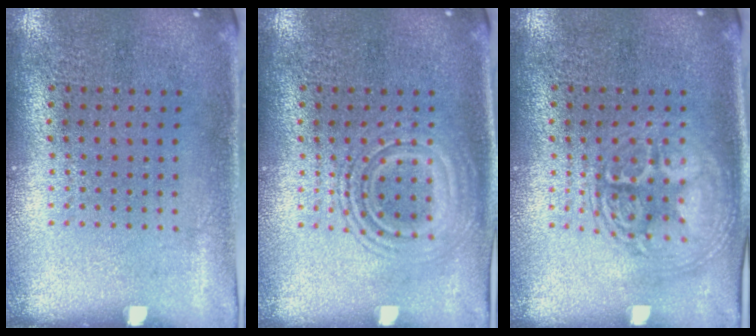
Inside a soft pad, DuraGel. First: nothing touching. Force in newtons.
{"total": 2.8, "press": 2.7, "slide": 0.4}
{"total": 2.9, "press": 2.8, "slide": 0.4}